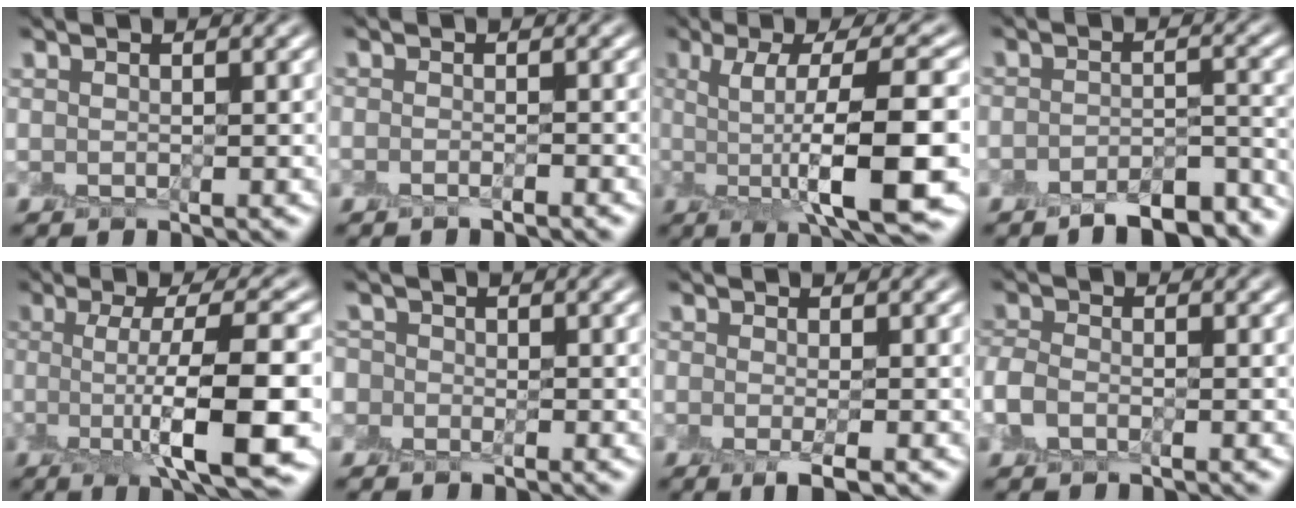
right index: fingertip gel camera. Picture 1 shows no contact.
{"total": 0.8, "force": [-0.8, 0.1, 0.2], "torque": [0.000, -0.003, -0.015]}
{"total": 10.2, "force": [-0.6, 2.5, 9.9], "torque": [-0.134, 0.006, -0.006]}
{"total": 6.2, "force": [-5.3, 1.7, 2.6], "torque": [-0.038, -0.004, -0.075]}
{"total": 9.5, "force": [-1.4, 2.2, 9.1], "torque": [-0.120, -0.001, -0.023]}
{"total": 2.1, "force": [-0.5, 2.0, 0.4], "torque": [0.013, 0.008, -0.021]}
{"total": 2.0, "force": [-1.1, 0.4, 1.6], "torque": [-0.029, -0.009, -0.020]}
{"total": 2.2, "force": [-1.0, 1.5, 1.2], "torque": [-0.030, 0.004, -0.024]}